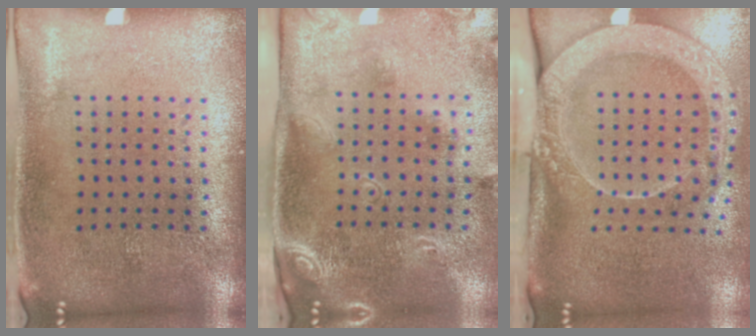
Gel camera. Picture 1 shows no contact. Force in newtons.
{"total": 2.5, "press": 1.7, "slide": 1.8}
{"total": 2.9, "press": 2.1, "slide": 2.0}